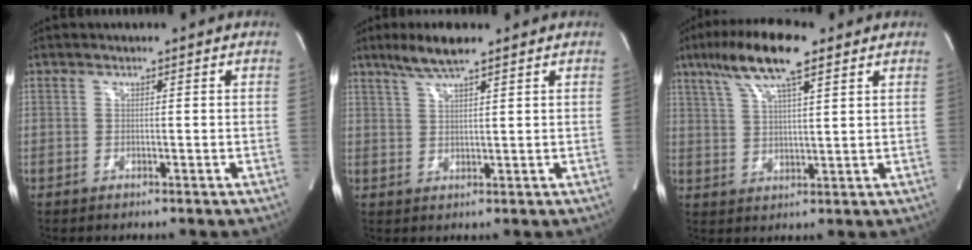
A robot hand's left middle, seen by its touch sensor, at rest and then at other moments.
{"total": 5.5, "force": [4.1, 0.3, 3.7], "torque": [-0.081, 0.009, 0.080]}
{"total": 11.5, "force": [7.2, 1.9, 8.7], "torque": [-0.170, 0.020, 0.128]}